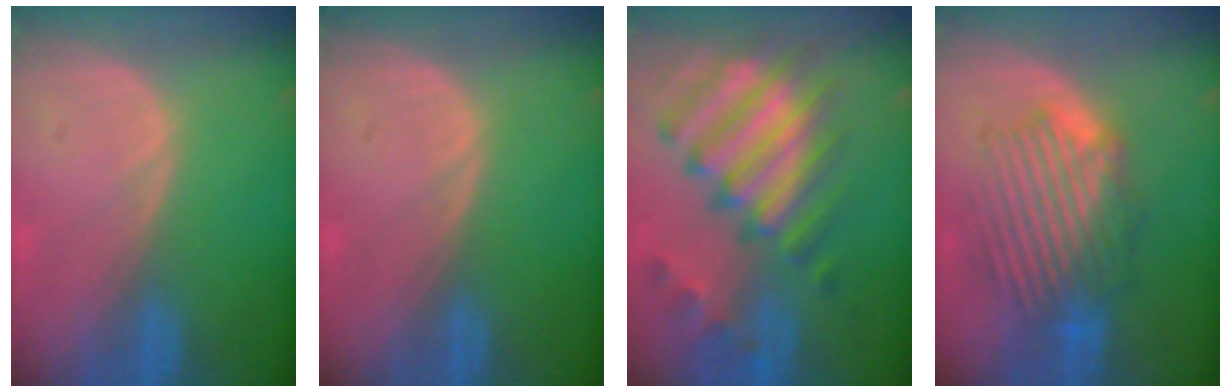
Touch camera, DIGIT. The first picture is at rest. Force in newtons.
{"total": 0.0}
{"total": 12.3, "press": 10.6, "slide": 6.2}
{"total": 8.8, "press": 8.4, "slide": 2.6}